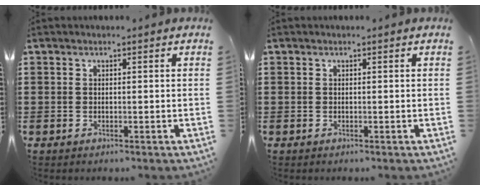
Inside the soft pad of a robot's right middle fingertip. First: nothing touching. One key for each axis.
{"total": 0.0}